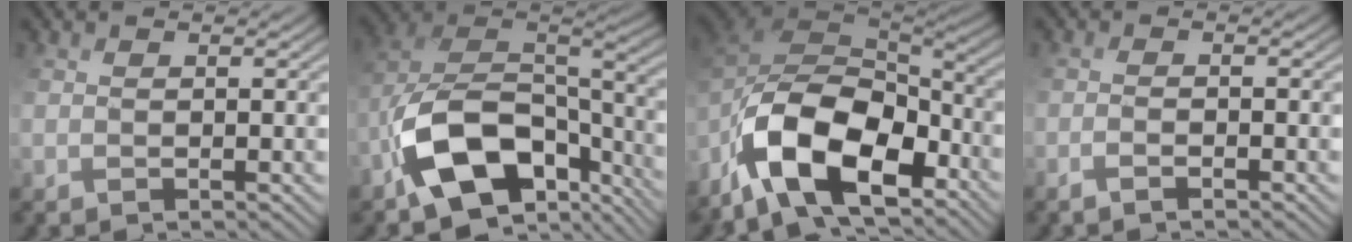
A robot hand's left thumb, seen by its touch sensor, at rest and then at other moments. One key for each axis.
{"total": 14.3, "fx": -7.4, "fy": 7.5, "fz": 9.7, "tx": -0.191, "ty": -0.006, "tz": -0.131}
{"total": 15.5, "fx": -7.5, "fy": 7.4, "fz": 11.3, "tx": -0.259, "ty": -0.019, "tz": -0.137}
{"total": 1.3, "fx": -1.1, "fy": -0.1, "fz": 0.7, "tx": -0.011, "ty": 0.001, "tz": -0.019}